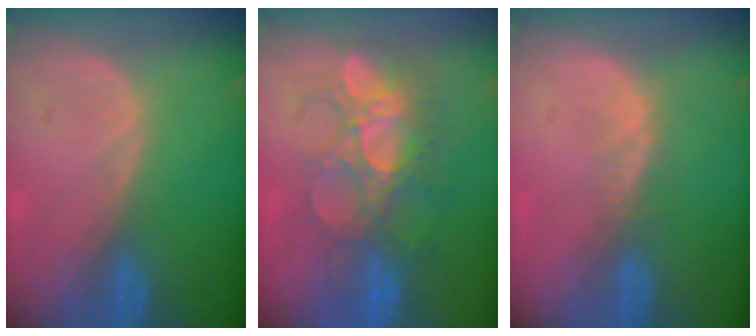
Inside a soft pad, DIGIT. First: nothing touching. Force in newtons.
{"total": 9.1, "press": 8.7, "slide": 2.6}
{"total": 2.1, "press": 1.5, "slide": 1.4}